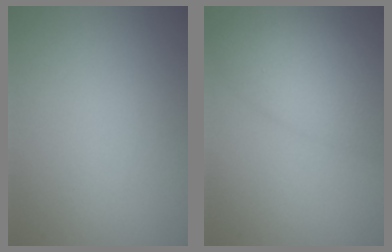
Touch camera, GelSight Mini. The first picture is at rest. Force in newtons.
{"total": 7.2, "press": 7.2, "slide": 0.3}